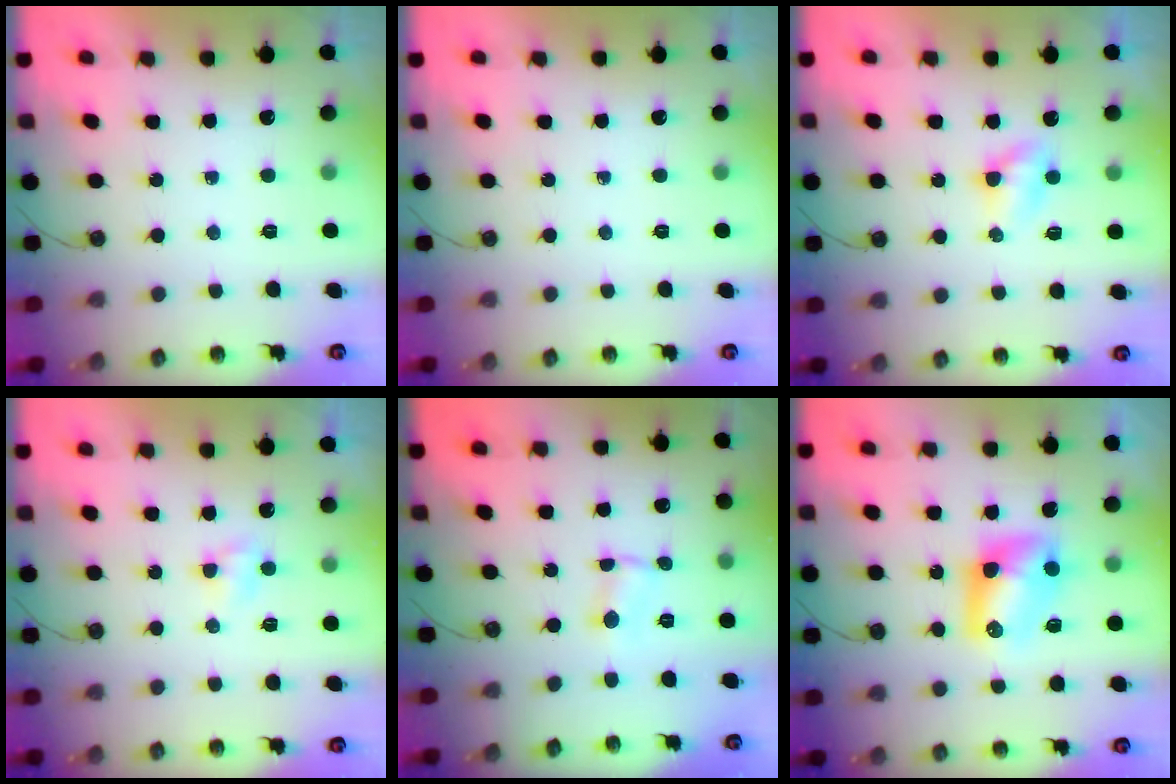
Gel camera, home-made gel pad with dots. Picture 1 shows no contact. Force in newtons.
{"total": 0.0}
{"total": 4.2, "press": 3.7, "slide": 2.1}
{"total": 2.6, "press": 2.6, "slide": 0.3}
{"total": 1.3, "press": 1.3, "slide": 0.2}
{"total": 9.3, "press": 9.3, "slide": 0.6}